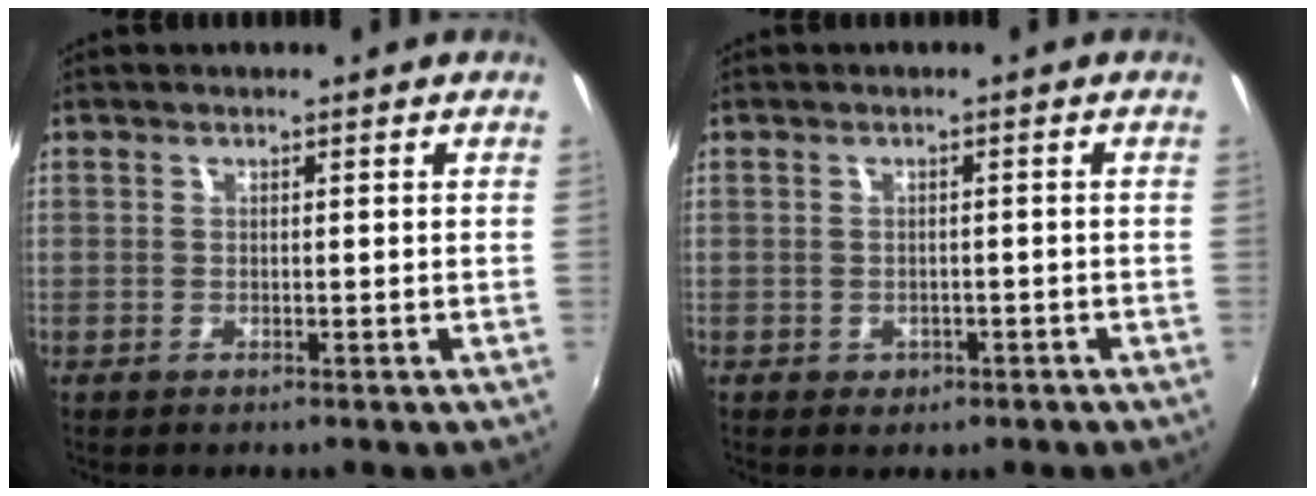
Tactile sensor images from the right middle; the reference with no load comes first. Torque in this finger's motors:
{"motor_torque": [-0.15, 0.05, -0.01, -0.01]}